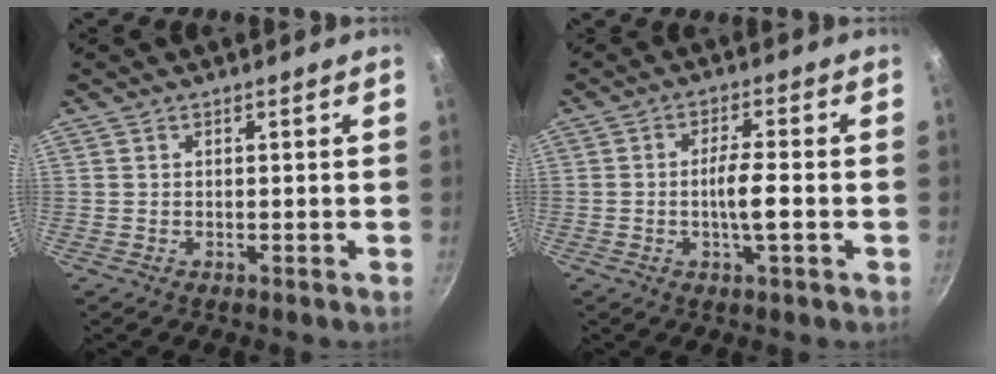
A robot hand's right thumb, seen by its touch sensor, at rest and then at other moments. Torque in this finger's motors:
{"motor_torque": [2.29, 1.62, 1.84, -0.87, 0.54]}